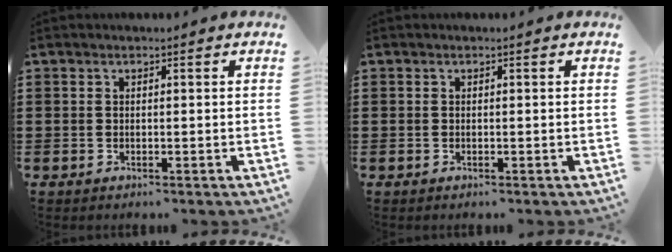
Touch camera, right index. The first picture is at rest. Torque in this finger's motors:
{"motor_torque": [0.00, 0.00, 0.06, -0.01]}